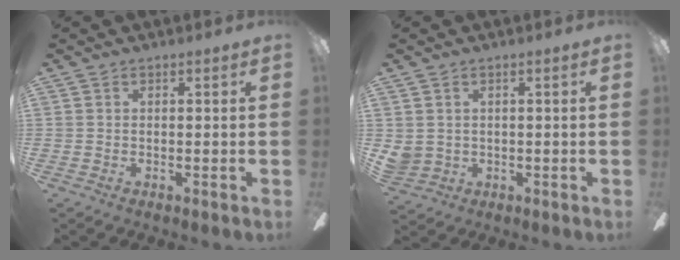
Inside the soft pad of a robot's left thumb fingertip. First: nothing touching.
{"total": 3.0, "force": [0.5, 2.8, 0.7], "torque": [-0.027, 0.003, 0.010]}